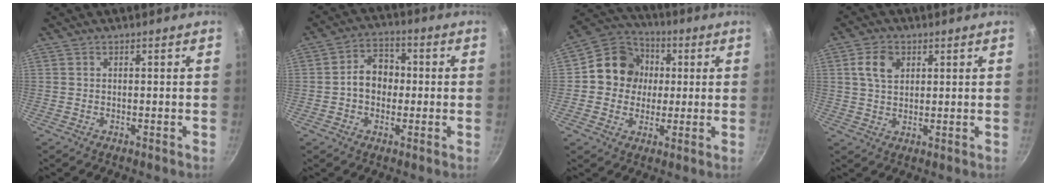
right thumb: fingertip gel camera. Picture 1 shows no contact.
{"total": 7.6, "force": [-0.4, 6.0, 4.7], "torque": [-0.037, 0.021, -0.016]}
{"total": 12.0, "force": [1.1, 10.9, 4.9], "torque": [-0.043, 0.019, -0.002]}
{"total": 5.8, "force": [2.0, 4.0, 3.7], "torque": [-0.057, 0.000, 0.035]}